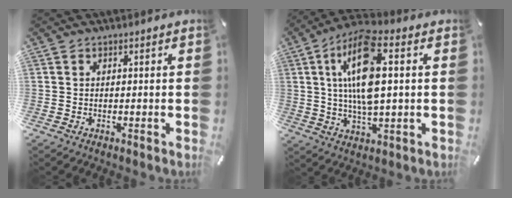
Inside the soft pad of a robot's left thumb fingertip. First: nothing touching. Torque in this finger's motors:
{"motor_torque": [2.24, 2.76, 1.50, -1.27, 0.69]}